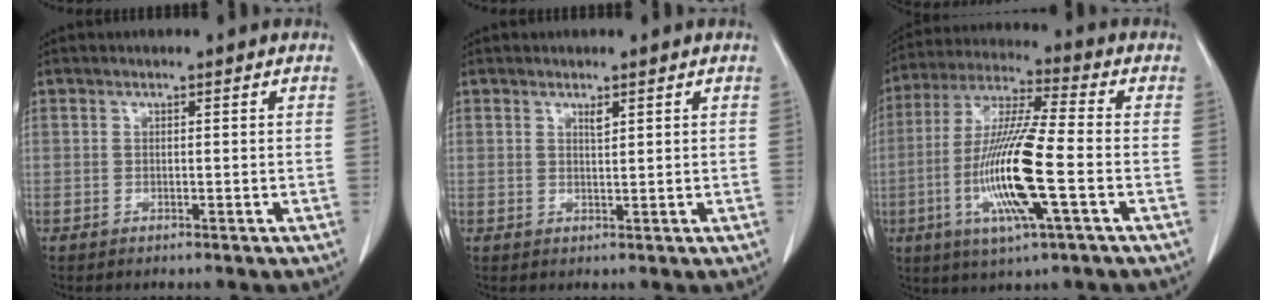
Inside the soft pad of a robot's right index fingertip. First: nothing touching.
{"total": 1.0, "force": [0.7, 0.2, 0.7], "torque": [-0.016, -0.006, 0.013]}
{"total": 14.9, "force": [-3.7, 0.7, 14.4], "torque": [-0.294, -0.014, -0.074]}